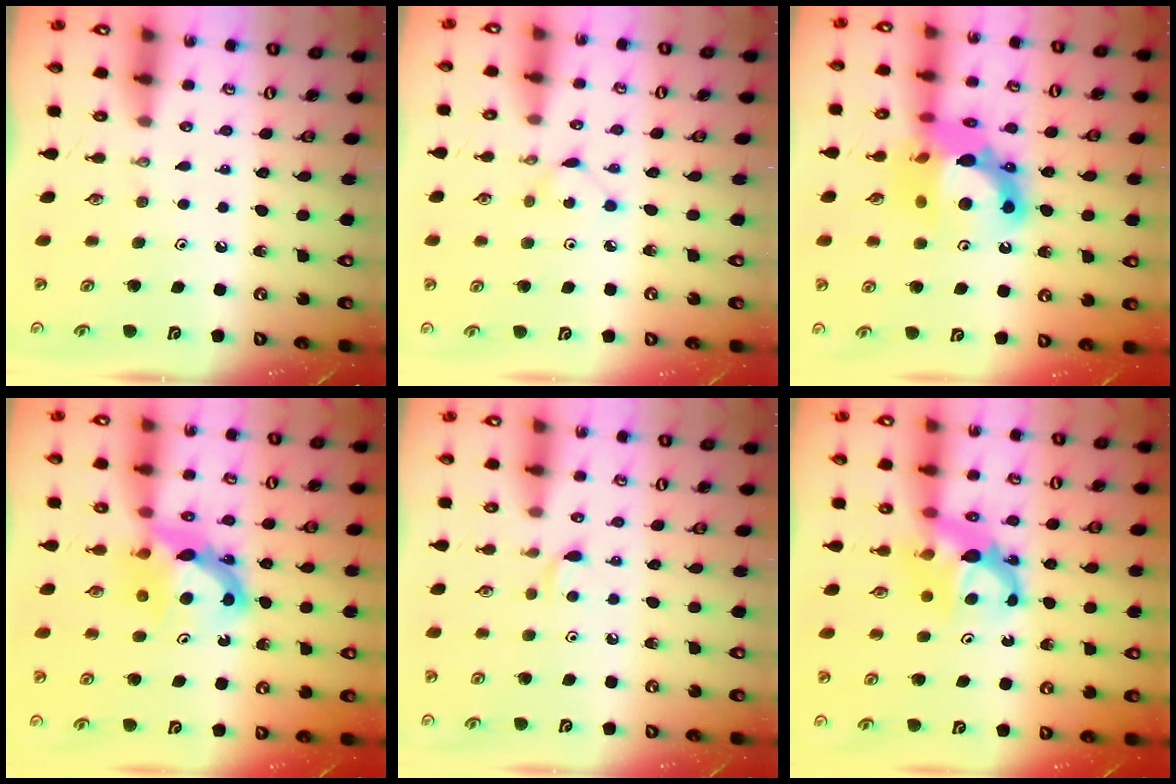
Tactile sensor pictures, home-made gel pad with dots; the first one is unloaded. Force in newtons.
{"total": 2.5, "press": 2.4, "slide": 0.3}
{"total": 17.3, "press": 17.2, "slide": 1.8}
{"total": 8.4, "press": 8.3, "slide": 0.4}
{"total": 4.8, "press": 4.7, "slide": 0.6}
{"total": 6.9, "press": 6.9, "slide": 0.1}